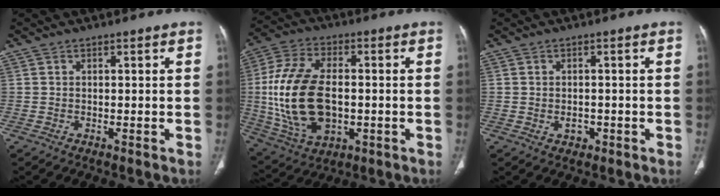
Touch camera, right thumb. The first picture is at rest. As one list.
[{"total": 20.3, "force": [-0.8, 11.9, 16.4], "torque": [-0.329, 0.002, -0.002]}, {"total": 2.2, "force": [-0.6, 1.7, 1.2], "torque": [-0.015, 0.005, -0.003]}]